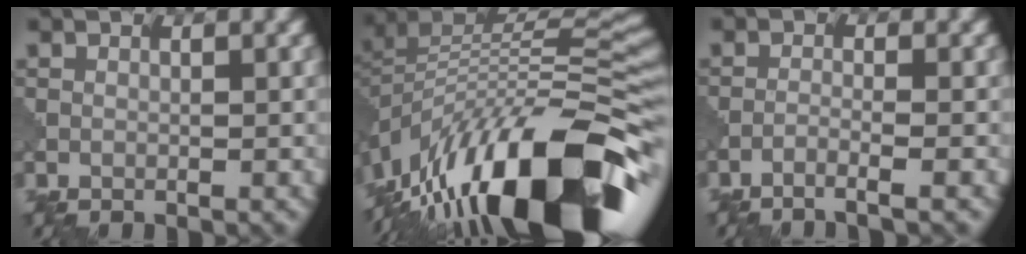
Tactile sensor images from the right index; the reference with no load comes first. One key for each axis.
{"total": 17.2, "fx": -9.3, "fy": 6.5, "fz": 13.0, "tx": -0.230, "ty": 0.015, "tz": -0.167}
{"total": 1.9, "fx": -1.4, "fy": 0.1, "fz": 1.3, "tx": -0.014, "ty": 0.001, "tz": -0.042}